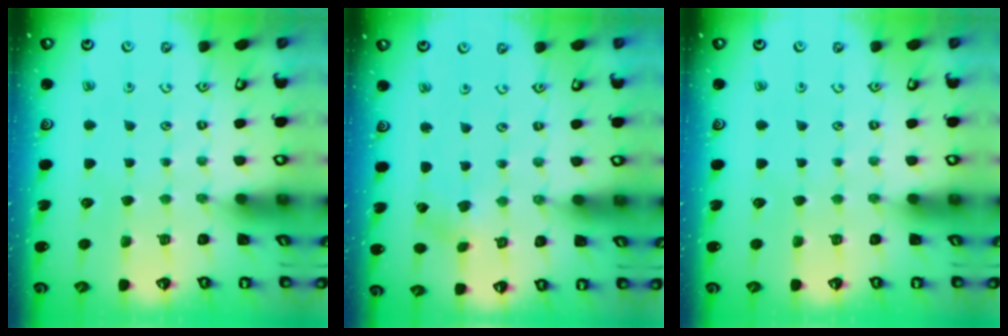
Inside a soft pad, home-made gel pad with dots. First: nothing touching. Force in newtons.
{"total": 1.1, "press": 1.1, "slide": 0.1}
{"total": 0.0}